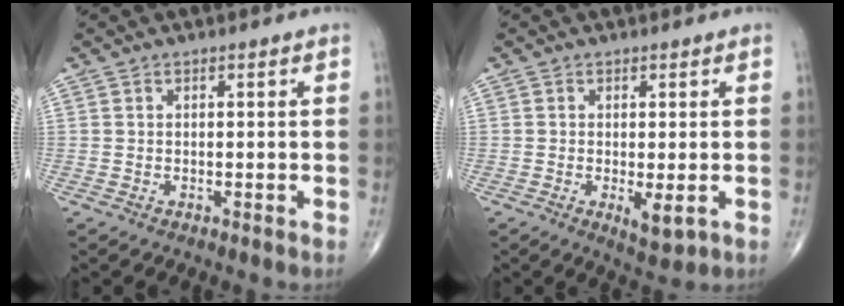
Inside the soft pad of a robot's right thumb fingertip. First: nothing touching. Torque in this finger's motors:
{"motor_torque": [0.40, 0.52, -0.09, -0.14, 0.10]}